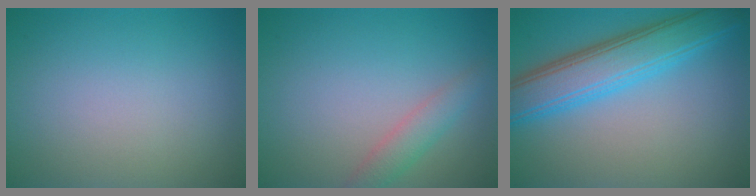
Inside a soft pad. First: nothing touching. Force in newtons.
{"total": 2.2, "press": 2.2, "slide": 0.1}
{"total": 6.7, "press": 6.7, "slide": 0.4}